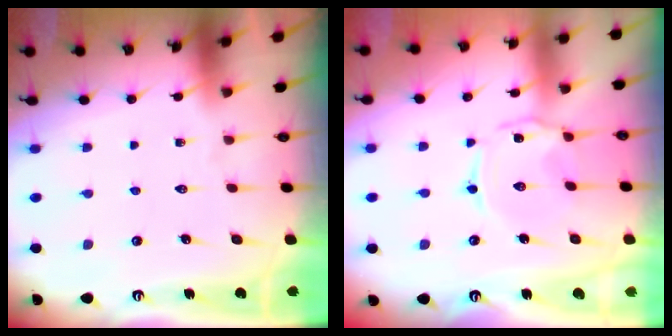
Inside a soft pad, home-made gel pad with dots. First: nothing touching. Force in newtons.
{"total": 1.7, "press": 1.7, "slide": 0.4}